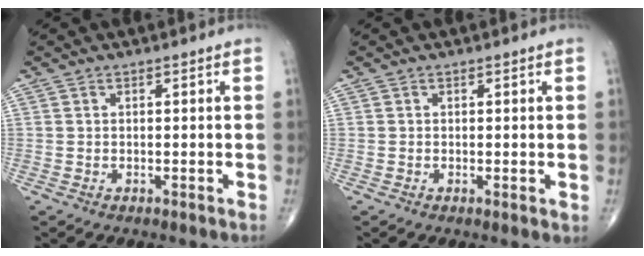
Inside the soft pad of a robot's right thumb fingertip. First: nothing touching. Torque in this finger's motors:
{"motor_torque": [-0.15, 0.03, 0.10, 0.11, 0.00]}